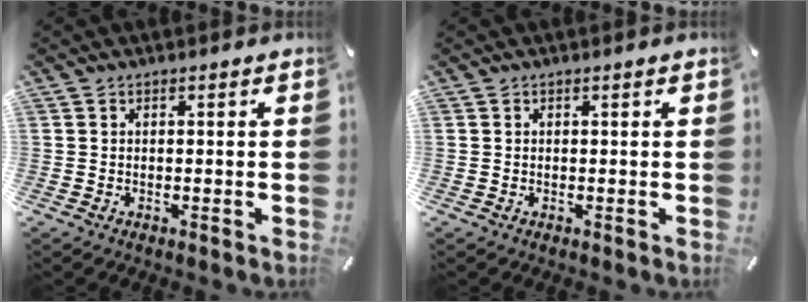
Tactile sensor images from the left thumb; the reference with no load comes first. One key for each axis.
{"total": 0.0}